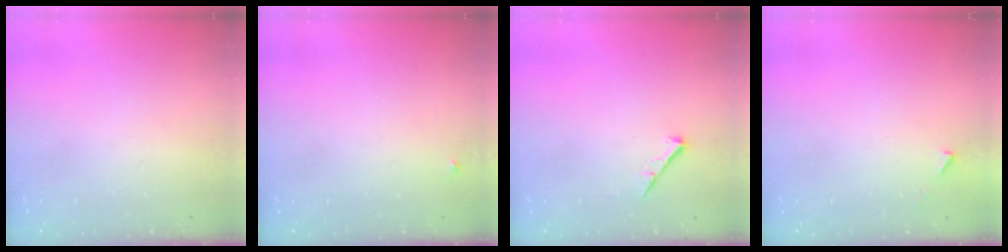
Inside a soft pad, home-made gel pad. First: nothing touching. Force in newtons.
{"total": 3.5, "press": 3.4, "slide": 0.5}
{"total": 4.3, "press": 4.3, "slide": 0.5}
{"total": 3.2, "press": 3.2, "slide": 0.3}